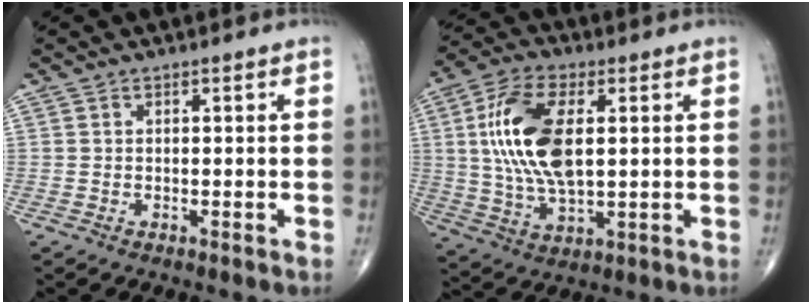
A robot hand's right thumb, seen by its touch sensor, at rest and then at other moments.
{"total": 15.7, "force": [2.6, 7.6, 13.5], "torque": [-0.269, -0.001, 0.050]}